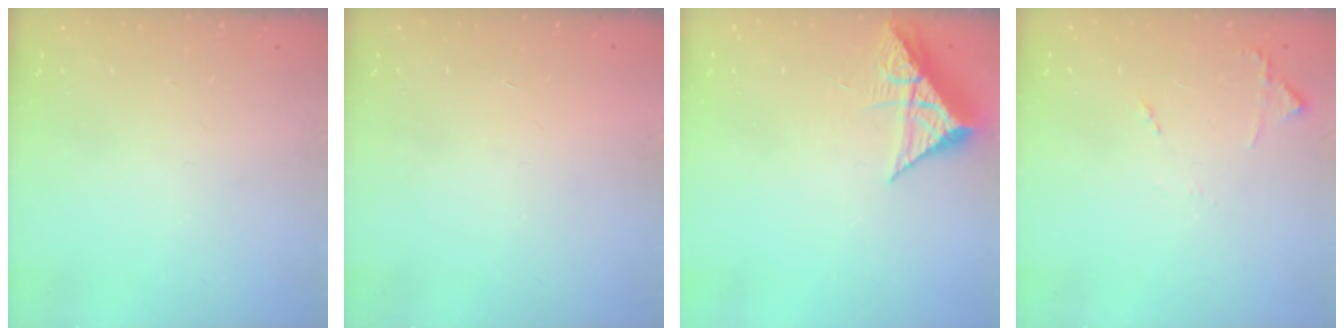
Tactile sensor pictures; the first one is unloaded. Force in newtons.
{"total": 1.8, "press": 1.8, "slide": 0.1}
{"total": 7.6, "press": 7.6, "slide": 0.4}
{"total": 7.8, "press": 7.7, "slide": 0.7}